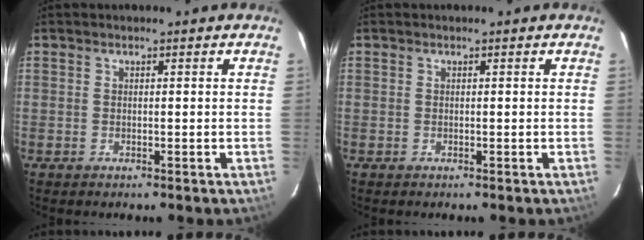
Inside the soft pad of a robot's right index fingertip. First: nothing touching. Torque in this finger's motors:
{"motor_torque": [0.13, 0.10, 0.04, 0.01]}